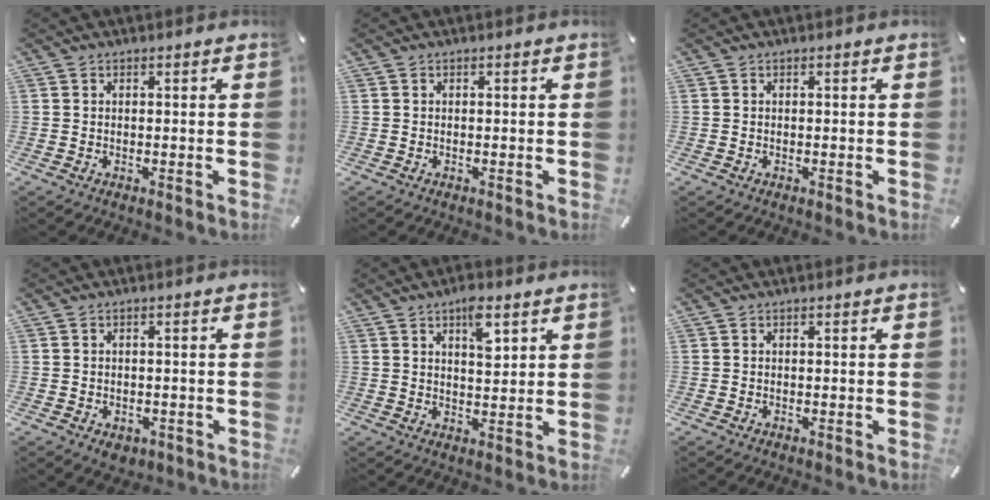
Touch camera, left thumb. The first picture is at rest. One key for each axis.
{"total": 0.0}
{"total": 0.0}
{"total": 2.8, "fx": -1.4, "fy": 2.1, "fz": 1.2, "tx": -0.025, "ty": 0.005, "tz": -0.026}
{"total": 6.6, "fx": 3.6, "fy": 2.9, "fz": 4.7, "tx": -0.063, "ty": -0.016, "tz": 0.055}
{"total": 0.0}